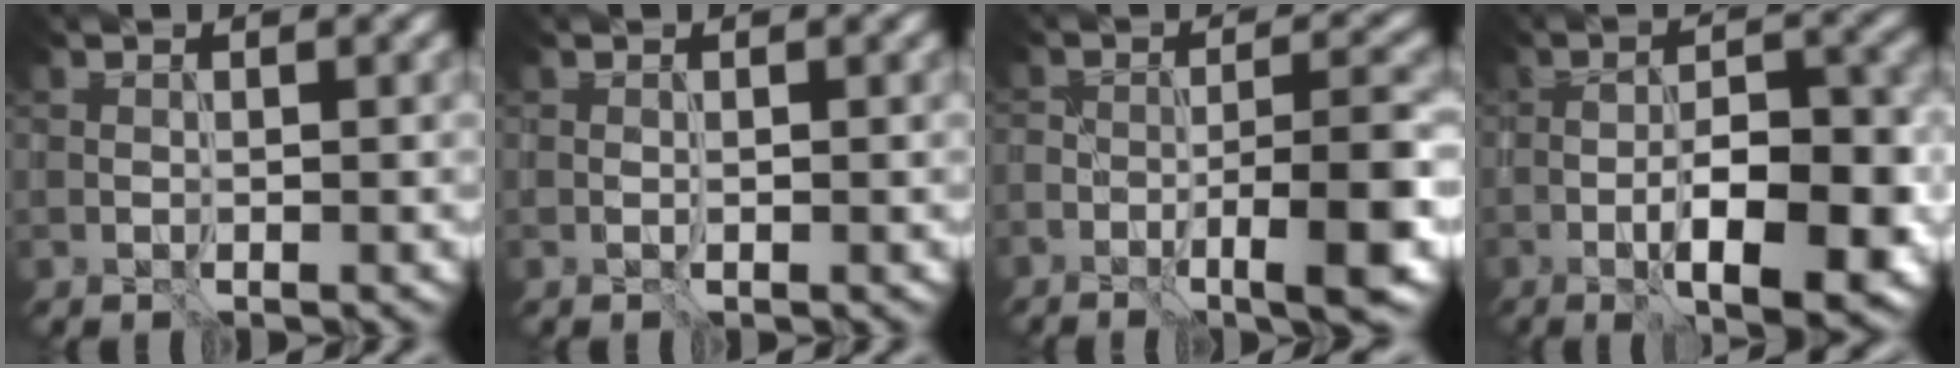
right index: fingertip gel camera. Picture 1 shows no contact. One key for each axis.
{"total": 0.0}
{"total": 6.6, "fx": -3.9, "fy": 1.3, "fz": 5.2, "tx": -0.069, "ty": 0.005, "tz": -0.060}
{"total": 8.6, "fx": -2.9, "fy": 2.9, "fz": 7.6, "tx": -0.114, "ty": -0.001, "tz": -0.042}